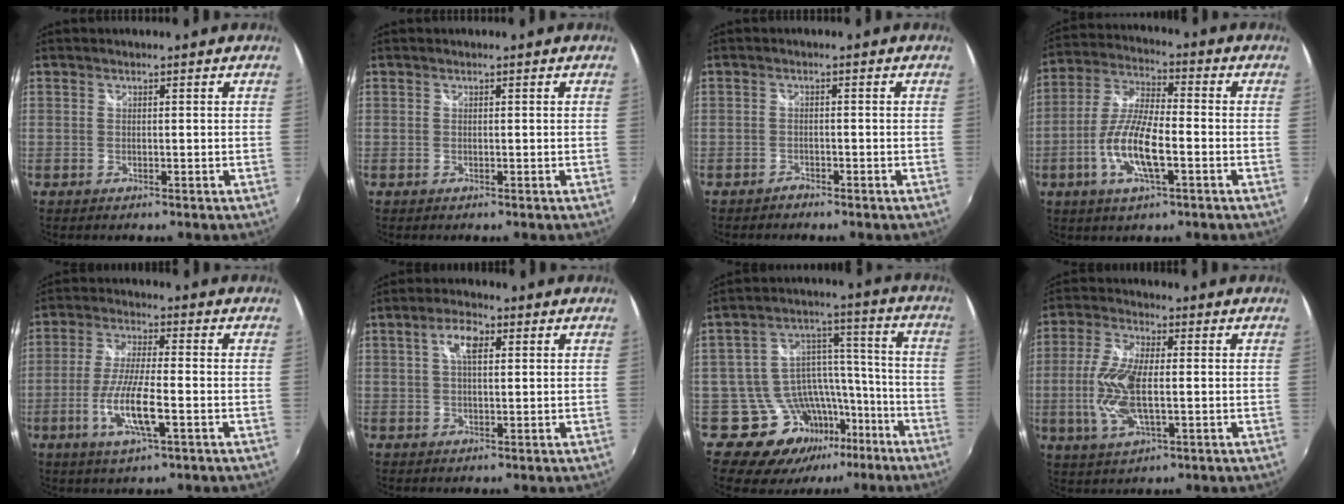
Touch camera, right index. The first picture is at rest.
{"total": 0.0}
{"total": 1.5, "force": [-1.4, 0.6, 0.0], "torque": [-0.004, -0.002, -0.027]}
{"total": 11.4, "force": [-3.7, 3.3, 10.3], "torque": [-0.218, -0.004, -0.074]}
{"total": 9.8, "force": [-3.3, 1.6, 9.1], "torque": [-0.184, -0.012, -0.063]}
{"total": 4.8, "force": [1.6, 2.0, 4.0], "torque": [-0.072, 0.013, 0.027]}
{"total": 14.4, "force": [-9.1, 10.2, 4.6], "torque": [-0.077, 0.058, -0.123]}
{"total": 11.3, "force": [-1.2, 4.4, 10.3], "torque": [-0.223, -0.002, -0.025]}